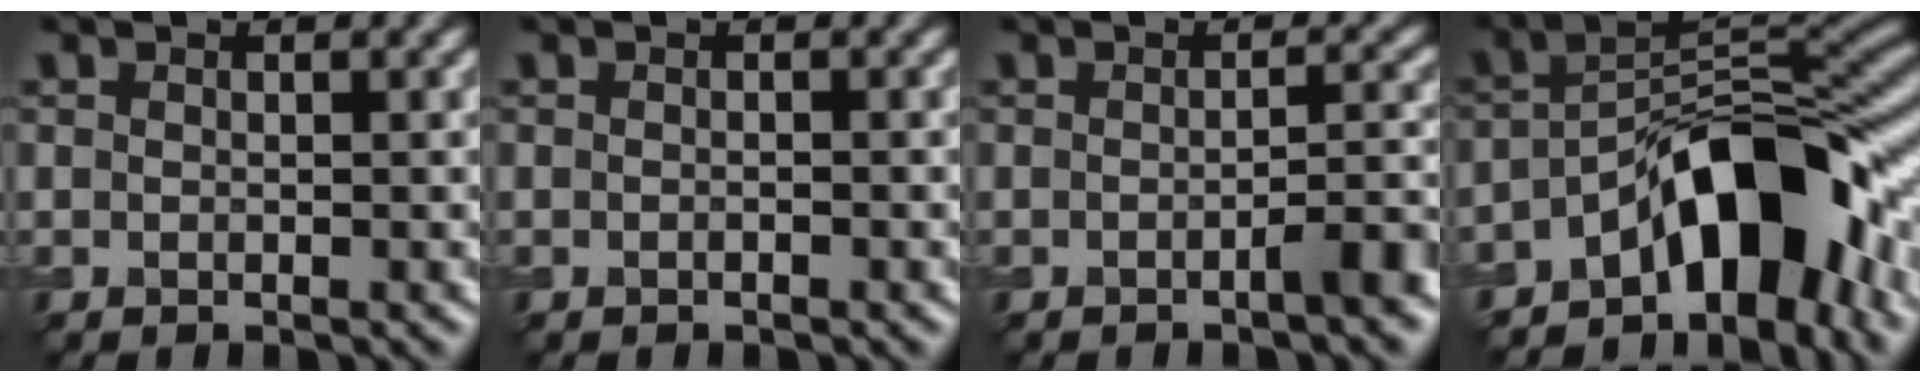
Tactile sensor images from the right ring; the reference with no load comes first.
{"total": 0.0}
{"total": 2.7, "force": [-1.2, 0.5, 2.4], "torque": [-0.026, 0.015, -0.021]}
{"total": 10.6, "force": [-5.8, 4.4, 7.8], "torque": [-0.092, 0.021, -0.094]}